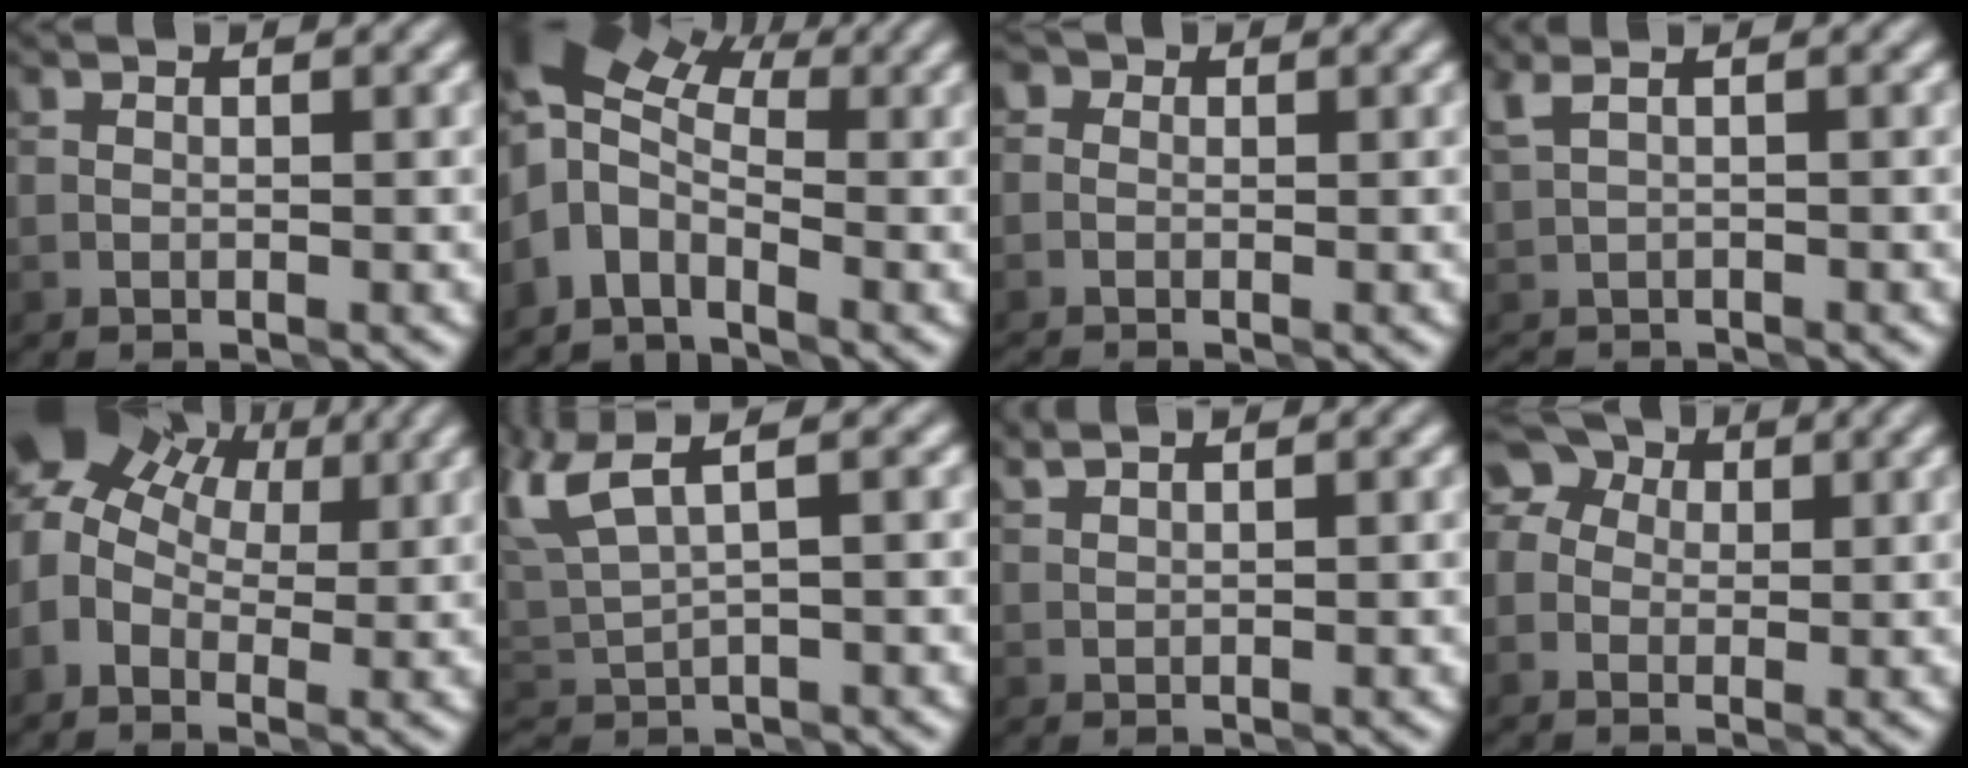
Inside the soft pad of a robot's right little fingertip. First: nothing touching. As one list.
[{"total": 6.4, "force": [-0.3, 4.0, 5.0], "torque": [-0.096, 0.016, -0.032]}, {"total": 1.9, "force": [-0.3, 1.7, 0.8], "torque": [-0.004, 0.009, -0.026]}, {"total": 1.2, "force": [-0.5, 0.4, 1.0], "torque": [-0.021, -0.009, -0.009]}, {"total": 7.7, "force": [2.3, 5.4, 4.9], "torque": [-0.096, 0.025, 0.030]}, {"total": 4.3, "force": [2.8, 1.1, 3.1], "torque": [-0.075, 0.015, 0.060]}, {"total": 0.9, "force": [0.9, 0.1, 0.1], "torque": [-0.001, 0.006, 0.017]}, {"total": 5.7, "force": [1.1, 5.0, 2.6], "torque": [-0.049, 0.032, -0.017]}]